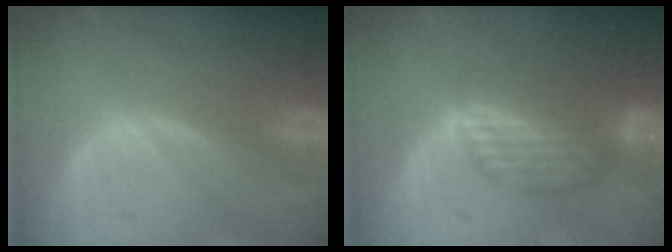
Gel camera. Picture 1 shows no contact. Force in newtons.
{"total": 6.6, "press": 6.3, "slide": 2.0}